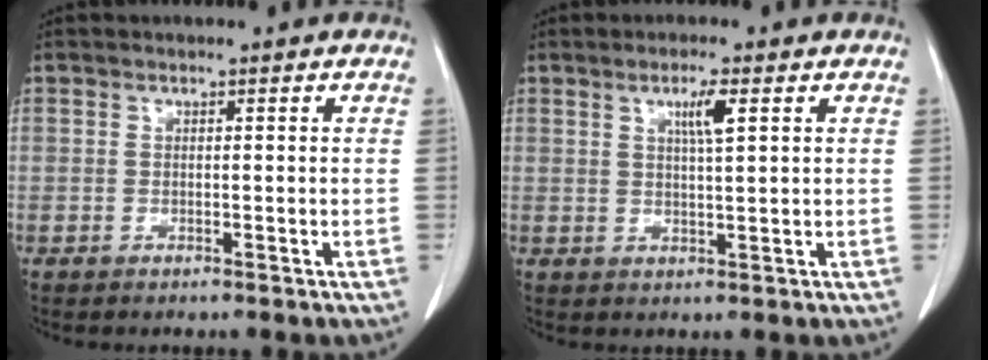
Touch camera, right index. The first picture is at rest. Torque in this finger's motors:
{"motor_torque": [0.27, 0.15, 0.10, 0.03]}